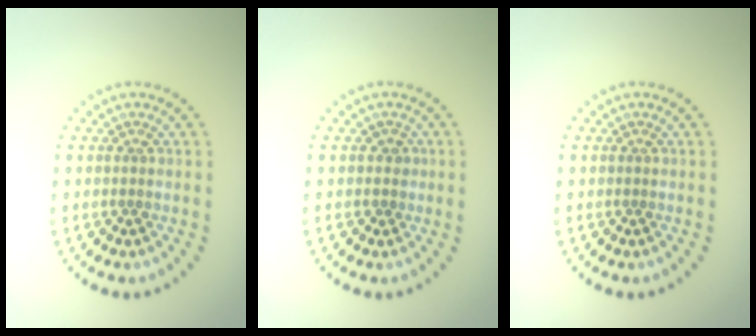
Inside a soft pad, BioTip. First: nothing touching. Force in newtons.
{"total": 0.7, "press": 0.5, "slide": 0.5}
{"total": 0.0}